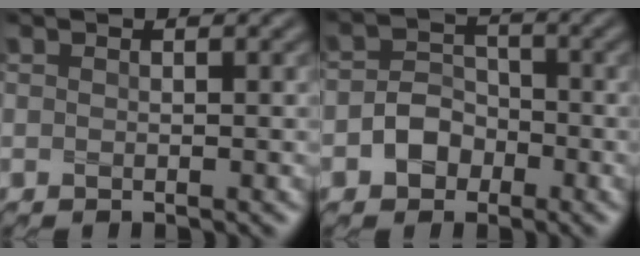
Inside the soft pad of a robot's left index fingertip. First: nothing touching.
{"total": 3.1, "force": [-1.3, 2.4, 1.3], "torque": [-0.018, 0.007, -0.026]}